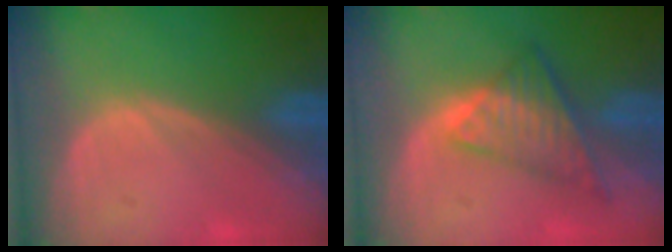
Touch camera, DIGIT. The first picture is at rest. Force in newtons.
{"total": 7.6, "press": 6.4, "slide": 4.1}